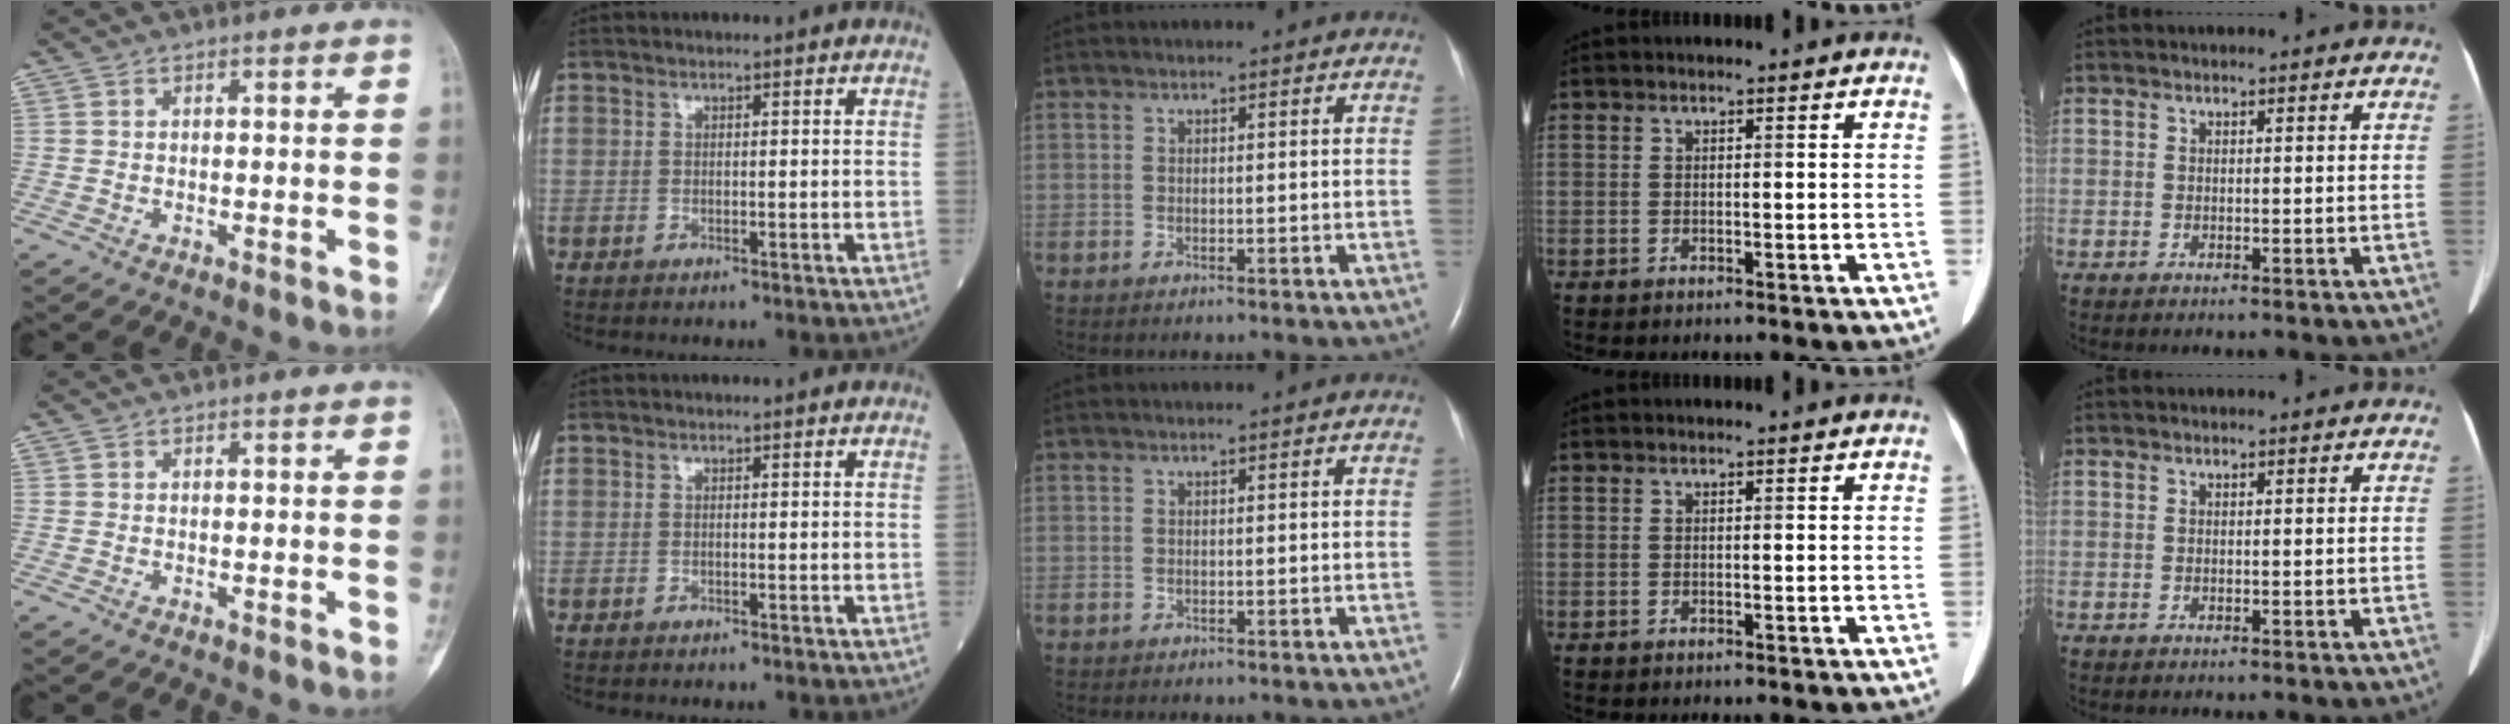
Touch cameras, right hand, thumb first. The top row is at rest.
{}